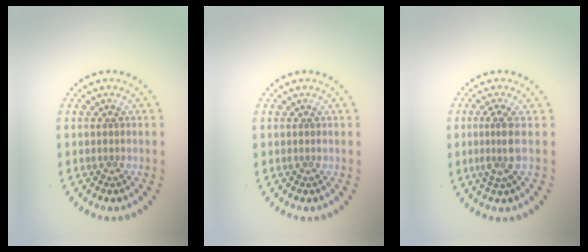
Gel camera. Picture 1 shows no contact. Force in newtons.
{"total": 0.0}
{"total": 2.4, "press": 1.8, "slide": 1.6}